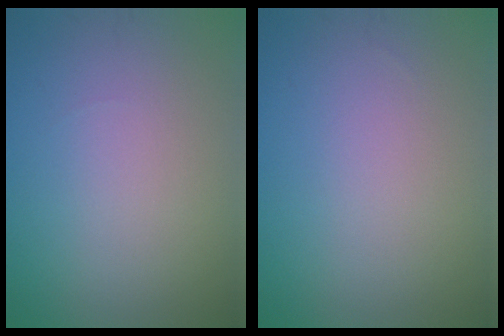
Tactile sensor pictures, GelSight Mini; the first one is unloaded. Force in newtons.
{"total": 0.0}